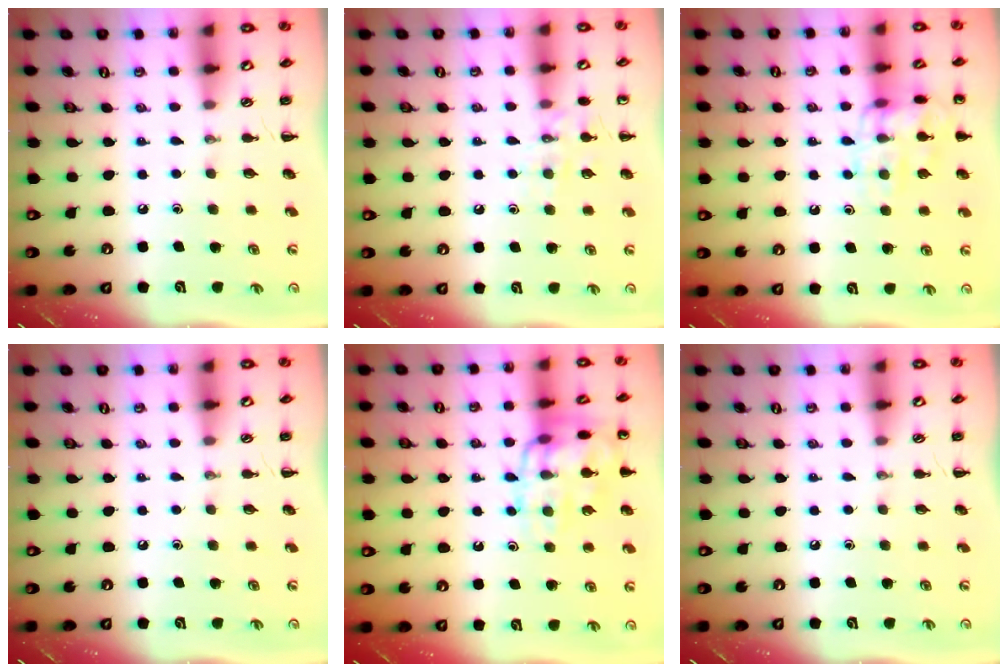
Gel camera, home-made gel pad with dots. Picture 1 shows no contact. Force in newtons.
{"total": 8.6, "press": 8.5, "slide": 1.3}
{"total": 13.4, "press": 13.4, "slide": 0.3}
{"total": 0.0}
{"total": 16.1, "press": 16.1, "slide": 1.0}
{"total": 0.0}